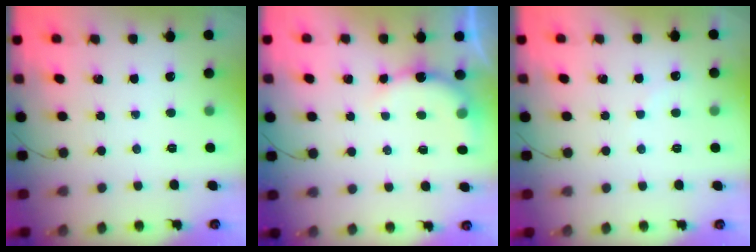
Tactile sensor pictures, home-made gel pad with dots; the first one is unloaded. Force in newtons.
{"total": 6.9, "press": 6.9, "slide": 0.2}
{"total": 4.8, "press": 4.6, "slide": 1.5}